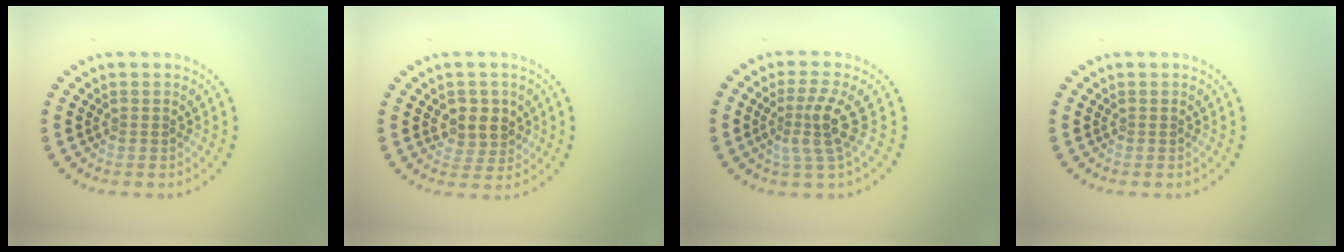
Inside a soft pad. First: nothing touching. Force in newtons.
{"total": 2.8, "press": 2.5, "slide": 1.2}
{"total": 3.2, "press": 2.2, "slide": 2.4}
{"total": 0.0}